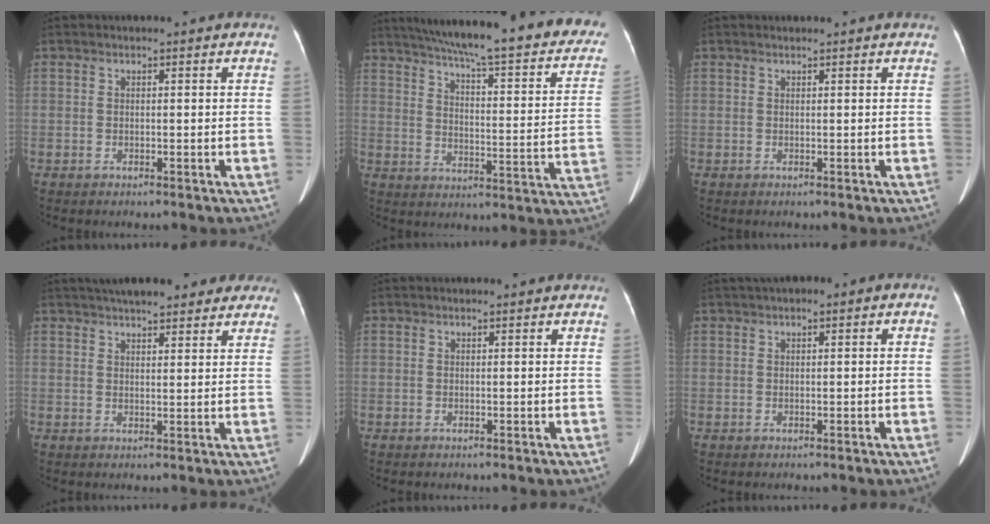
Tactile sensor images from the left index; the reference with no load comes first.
{"total": 30.2, "force": [24.5, 4.4, 17.2], "torque": [-0.235, -0.040, 0.299]}
{"total": 1.2, "force": [1.2, -0.1, 0.3], "torque": [-0.009, 0.012, 0.020]}
{"total": 13.6, "force": [11.1, 3.7, 6.9], "torque": [-0.094, 0.035, 0.141]}
{"total": 0.0}
{"total": 2.6, "force": [0.7, 0.9, 2.4], "torque": [-0.046, 0.016, 0.008]}